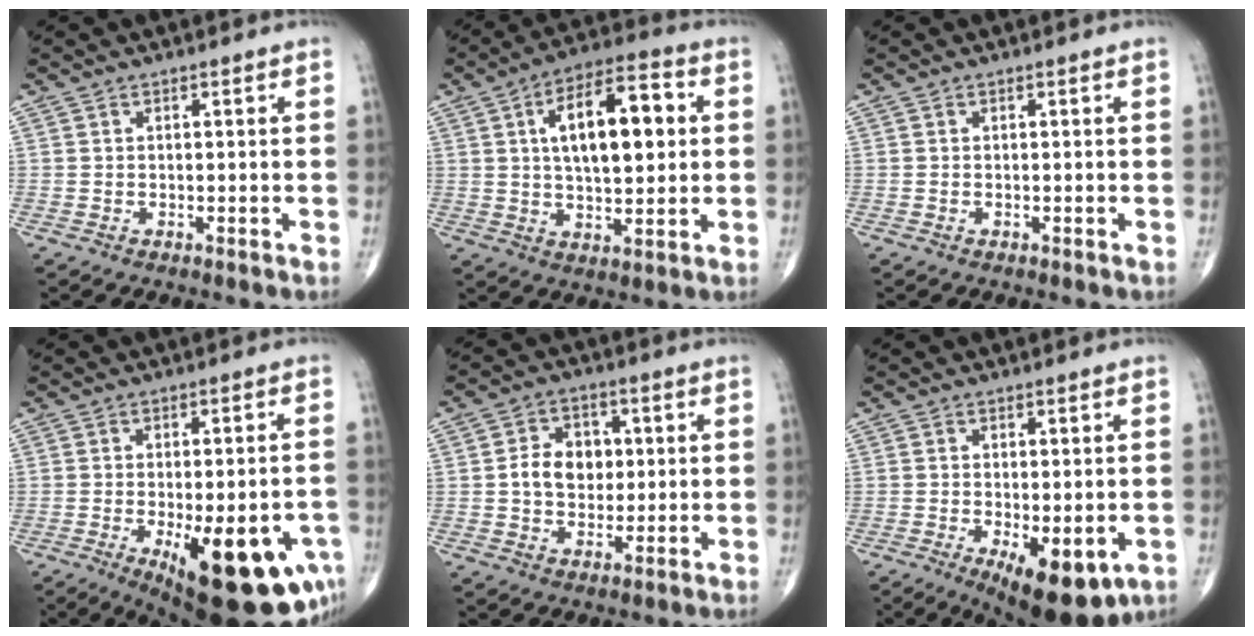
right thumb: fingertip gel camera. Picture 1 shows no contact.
{"total": 15.6, "force": [3.0, 7.0, 13.6], "torque": [-0.201, 0.013, 0.044]}
{"total": 0.0}
{"total": 21.0, "force": [-8.0, 7.8, 17.8], "torque": [-0.186, -0.001, -0.090]}
{"total": 8.5, "force": [0.8, 6.5, 5.4], "torque": [-0.057, 0.009, 0.009]}
{"total": 11.7, "force": [-4.4, 5.1, 9.6], "torque": [-0.127, -0.010, -0.054]}